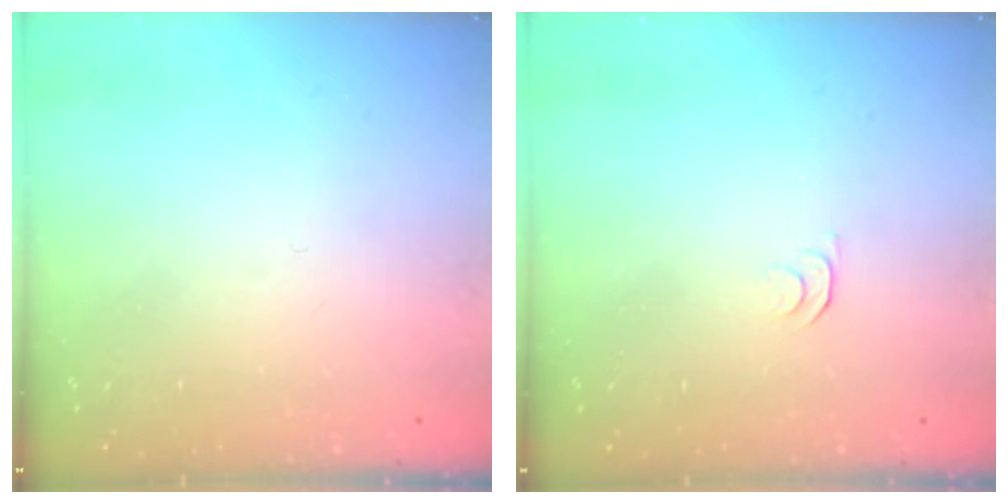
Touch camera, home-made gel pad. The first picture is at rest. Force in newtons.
{"total": 3.9, "press": 3.8, "slide": 0.5}